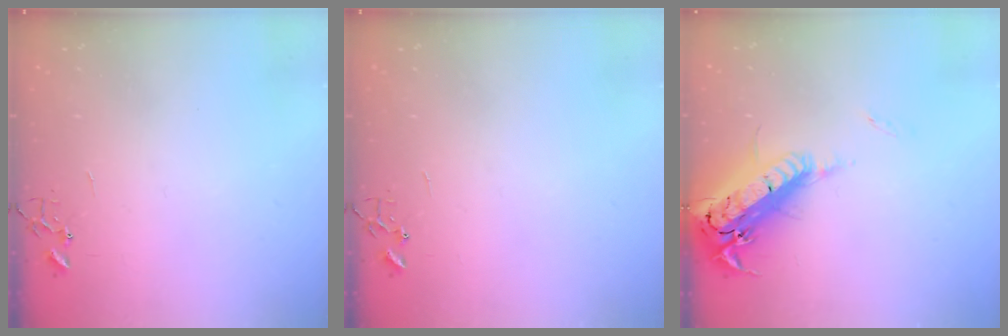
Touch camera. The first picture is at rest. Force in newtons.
{"total": 0.0}
{"total": 22.8, "press": 22.3, "slide": 4.6}